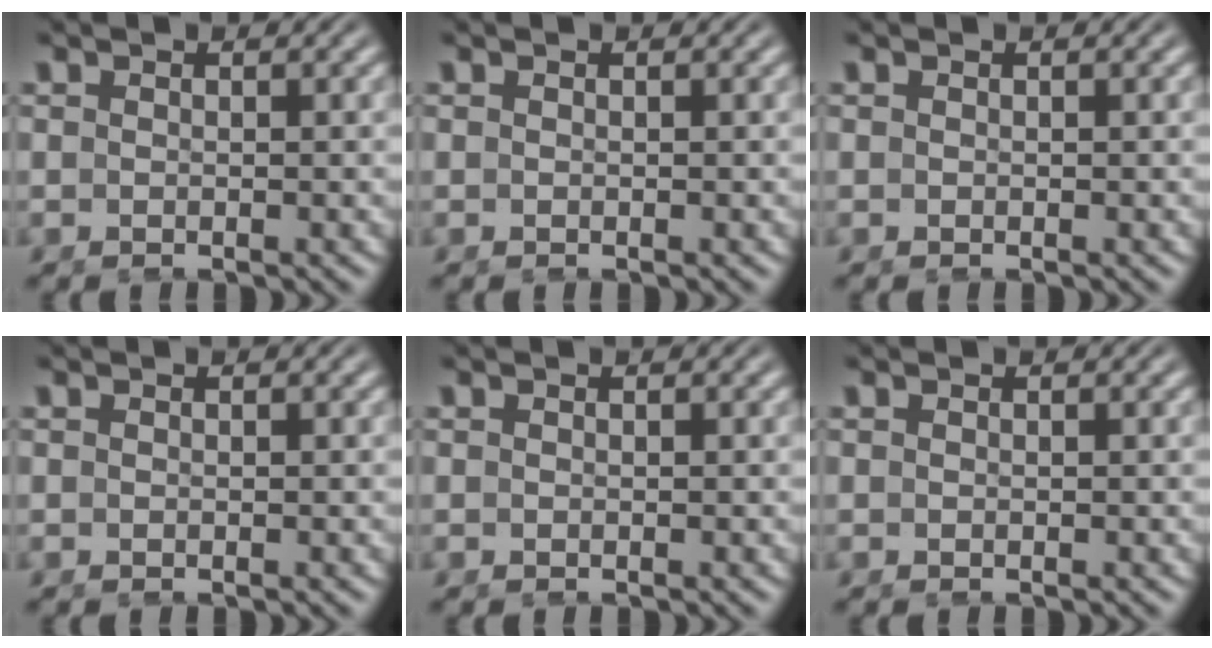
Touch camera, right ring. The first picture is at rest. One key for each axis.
{"total": 0.0}
{"total": 0.0}
{"total": 0.0}
{"total": 0.0}
{"total": 0.0}